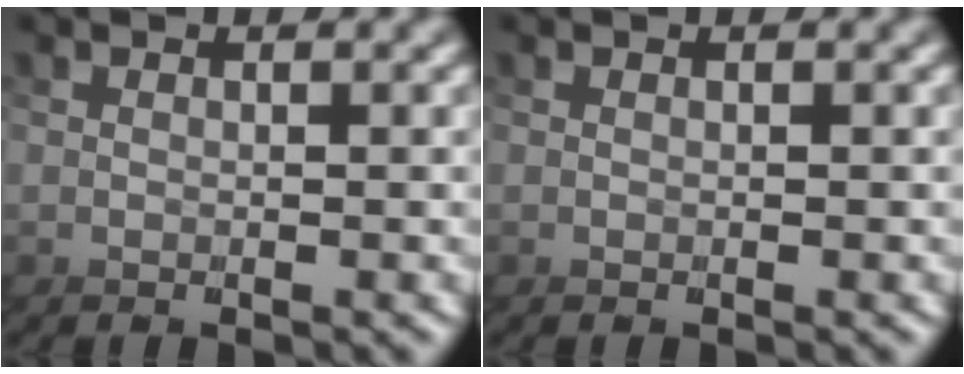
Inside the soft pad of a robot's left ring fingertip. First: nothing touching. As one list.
[{"total": 0.0}]